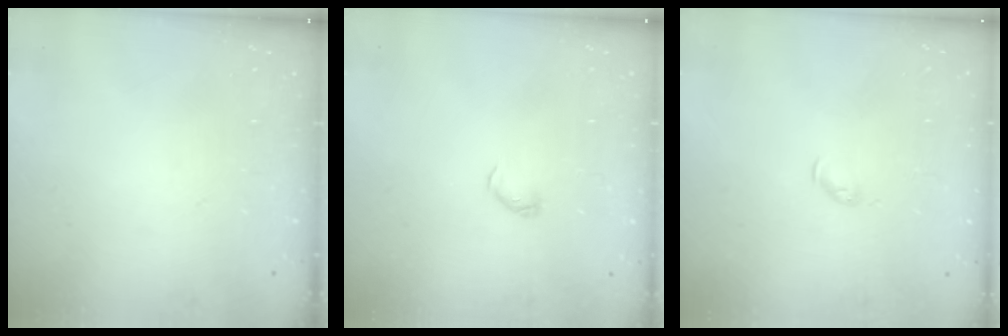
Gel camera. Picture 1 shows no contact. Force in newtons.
{"total": 2.5, "press": 2.5, "slide": 0.4}
{"total": 3.3, "press": 3.2, "slide": 0.6}